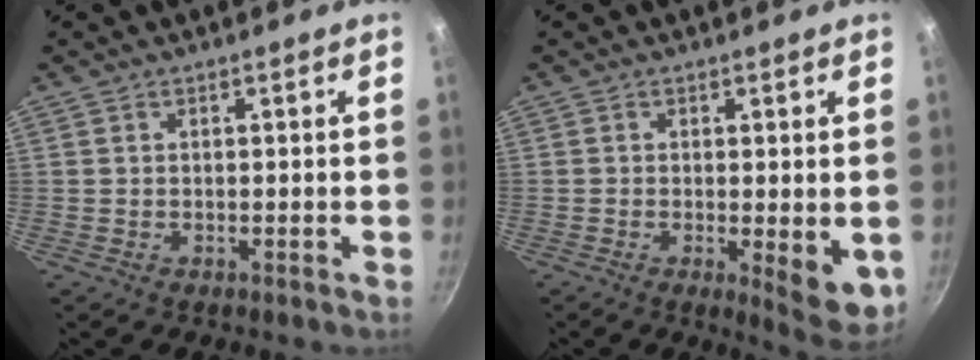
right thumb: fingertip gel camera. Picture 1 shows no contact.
{"total": 7.6, "force": [-1.2, 2.5, 7.1], "torque": [-0.082, -0.011, -0.009]}